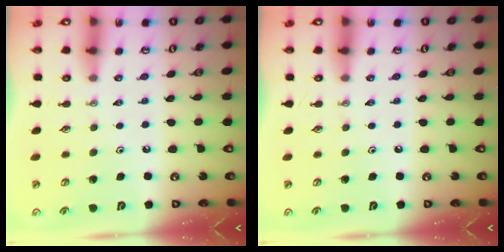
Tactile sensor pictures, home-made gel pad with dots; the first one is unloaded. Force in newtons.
{"total": 0.0}